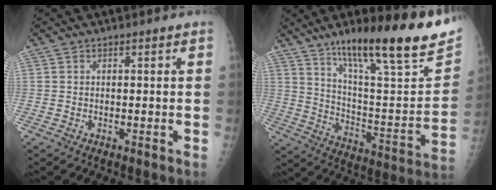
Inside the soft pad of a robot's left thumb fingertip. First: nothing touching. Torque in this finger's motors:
{"motor_torque": [0.30, 0.21, 1.44, -1.33, 0.14]}